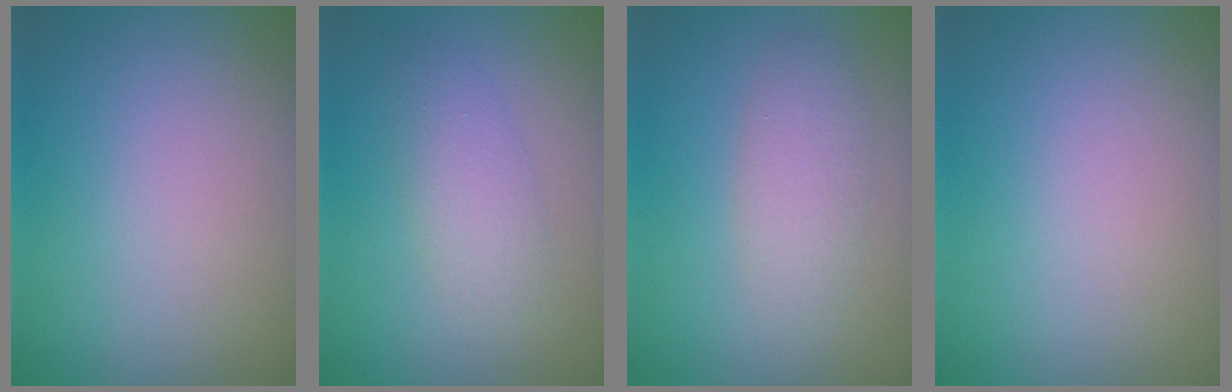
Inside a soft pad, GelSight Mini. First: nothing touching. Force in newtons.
{"total": 2.8, "press": 2.8, "slide": 0.1}
{"total": 2.6, "press": 2.6, "slide": 0.2}
{"total": 0.0}